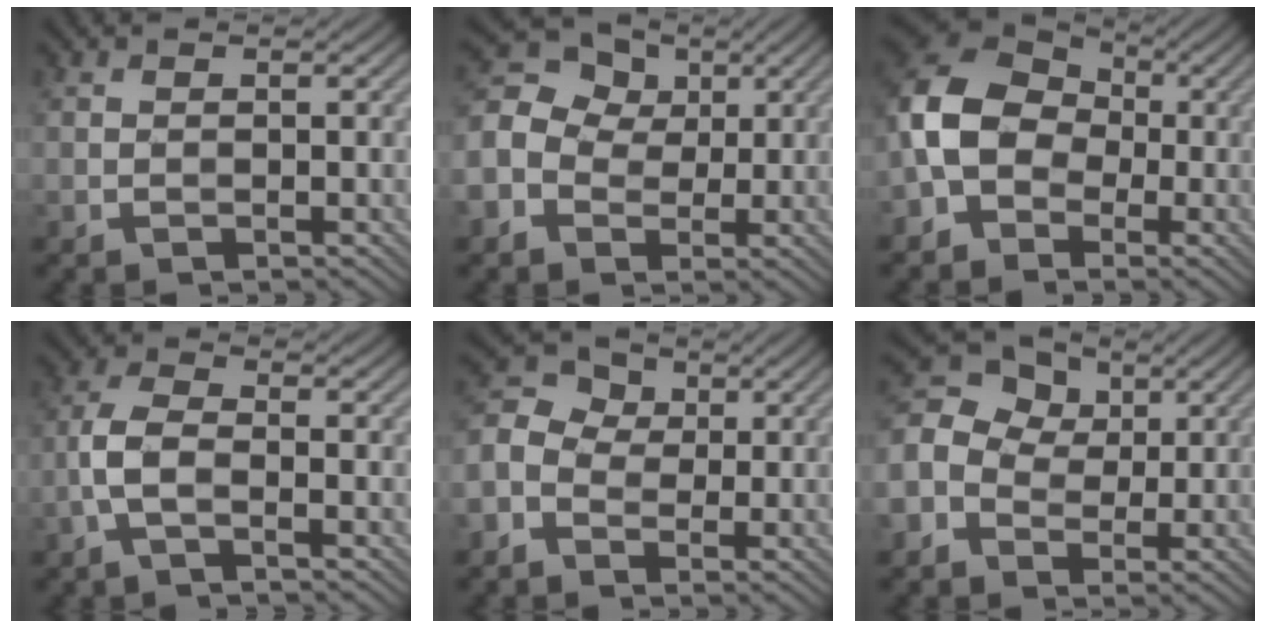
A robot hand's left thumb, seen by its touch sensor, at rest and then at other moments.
{"total": 12.3, "force": [0.2, 10.5, 6.4], "torque": [-0.183, 0.027, -0.022]}
{"total": 10.5, "force": [-1.9, 8.2, 6.4], "torque": [-0.148, -0.004, -0.050]}
{"total": 4.0, "force": [-1.6, 1.4, 3.3], "torque": [-0.084, 0.011, -0.042]}
{"total": 6.9, "force": [-1.3, 5.5, 3.9], "torque": [-0.109, 0.010, -0.034]}
{"total": 12.3, "force": [-0.1, 10.4, 6.4], "torque": [-0.180, 0.026, -0.033]}